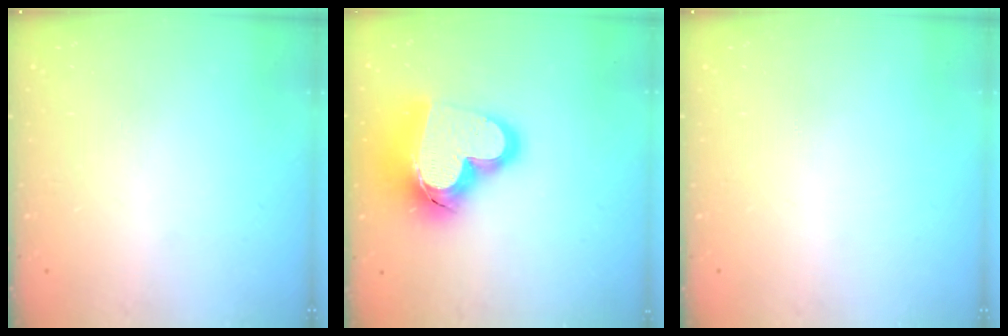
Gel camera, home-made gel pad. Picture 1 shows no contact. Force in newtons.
{"total": 23.0, "press": 22.9, "slide": 2.3}
{"total": 0.0}